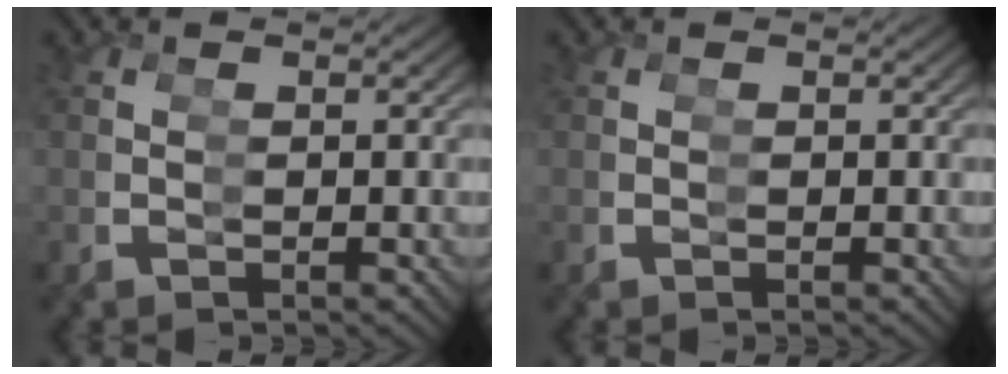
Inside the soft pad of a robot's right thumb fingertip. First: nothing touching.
{"total": 0.0}